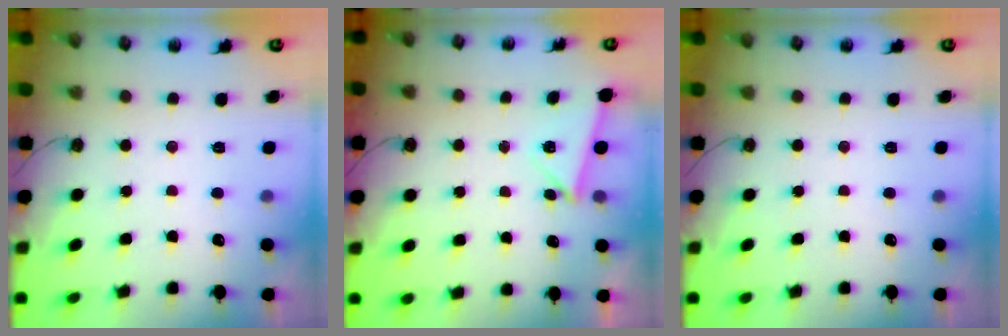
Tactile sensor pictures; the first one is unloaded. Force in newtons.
{"total": 2.3, "press": 2.1, "slide": 1.0}
{"total": 0.0}